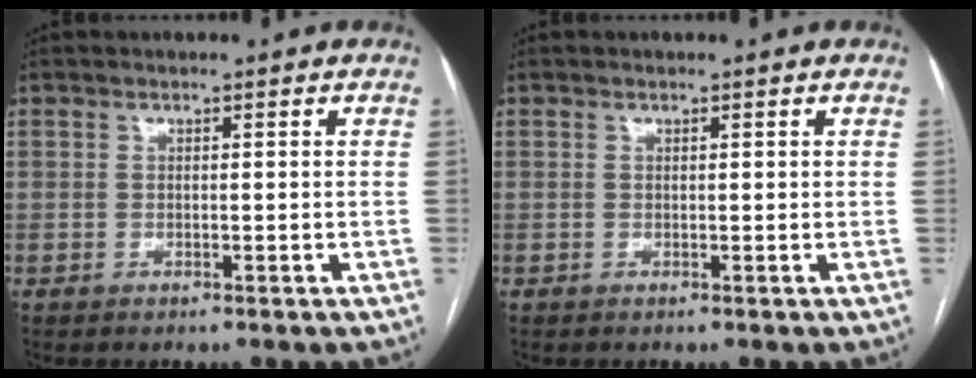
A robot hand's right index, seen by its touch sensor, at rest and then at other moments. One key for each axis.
{"total": 0.0}